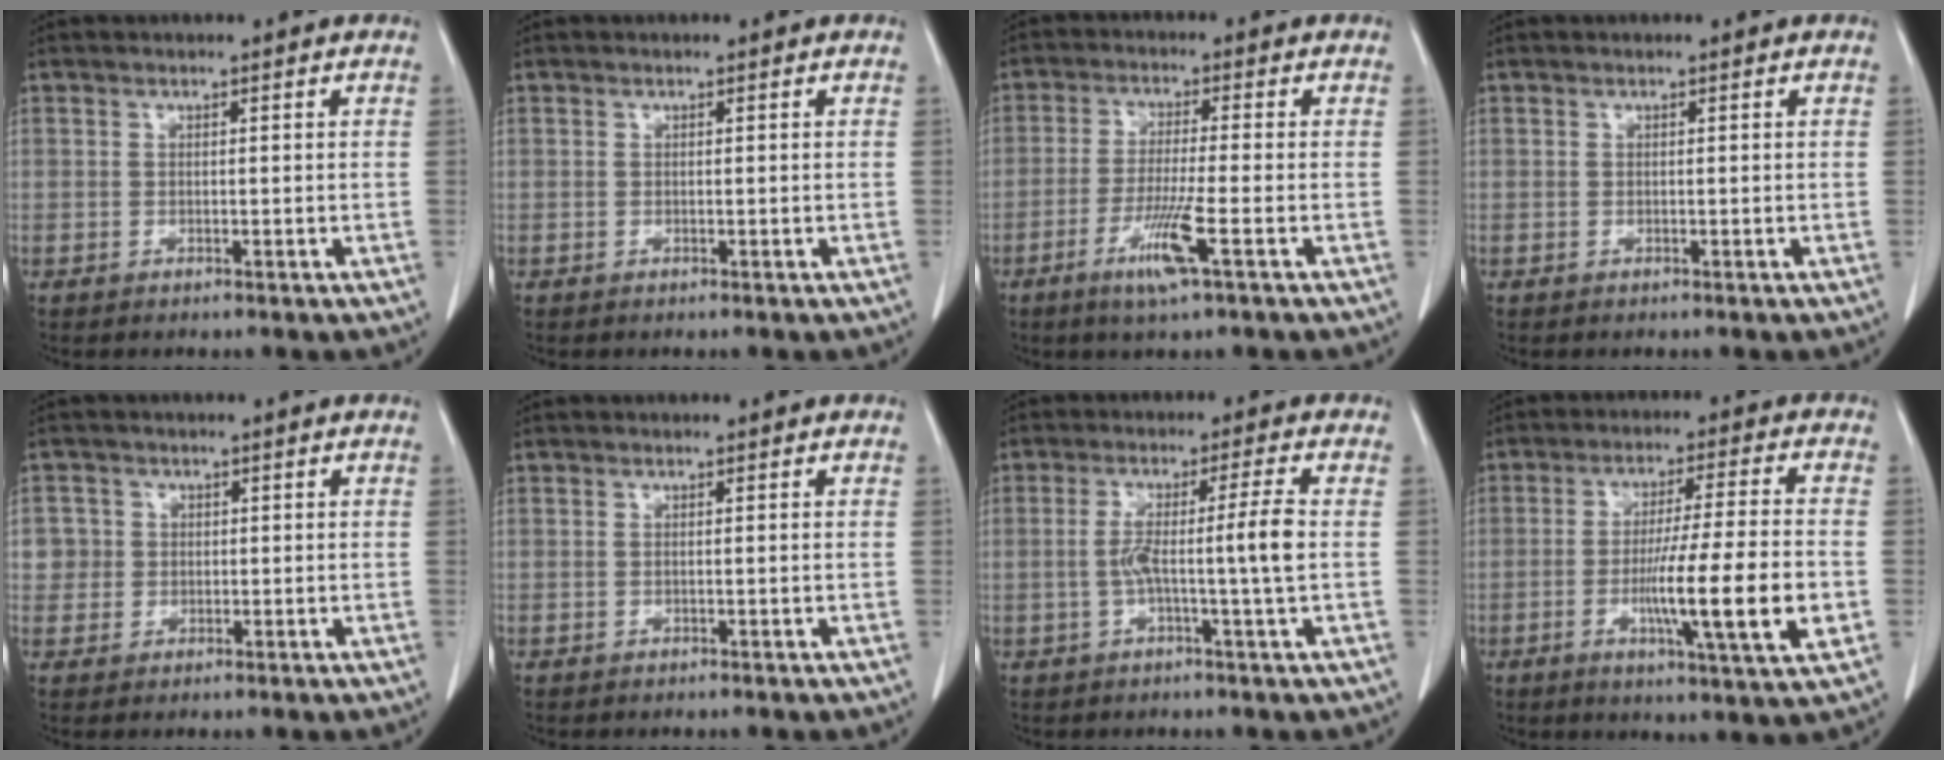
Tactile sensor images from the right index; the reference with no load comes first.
{"total": 0.0}
{"total": 7.1, "force": [-3.2, -0.4, 6.3], "torque": [-0.123, -0.019, -0.061]}
{"total": 0.0}
{"total": 3.3, "force": [0.3, 3.3, 0.0], "torque": [0.018, 0.008, 0.005]}
{"total": 0.0}
{"total": 6.8, "force": [-0.7, -1.2, 6.6], "torque": [-0.120, 0.009, -0.010]}
{"total": 13.9, "force": [-3.3, -0.3, 13.5], "torque": [-0.227, -0.017, -0.058]}